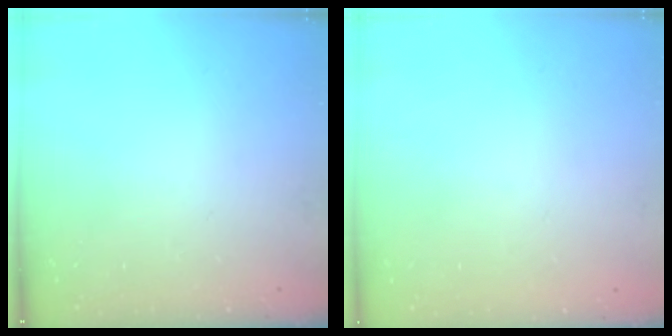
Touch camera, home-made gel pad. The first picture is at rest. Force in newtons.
{"total": 1.8, "press": 1.8, "slide": 0.2}